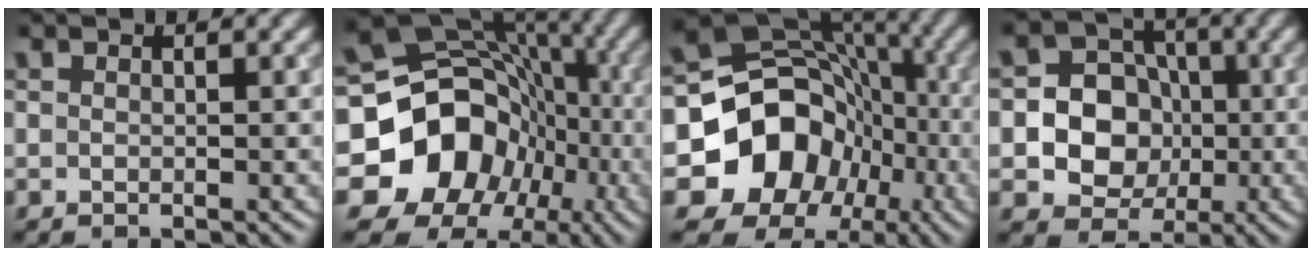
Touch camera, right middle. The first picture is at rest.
{"total": 17.2, "force": [-5.6, 14.7, 7.0], "torque": [-0.135, -0.007, -0.106]}
{"total": 15.0, "force": [-5.2, 12.9, 5.7], "torque": [-0.106, -0.005, -0.111]}
{"total": 8.8, "force": [-1.1, 8.1, 3.2], "torque": [-0.060, 0.017, -0.037]}